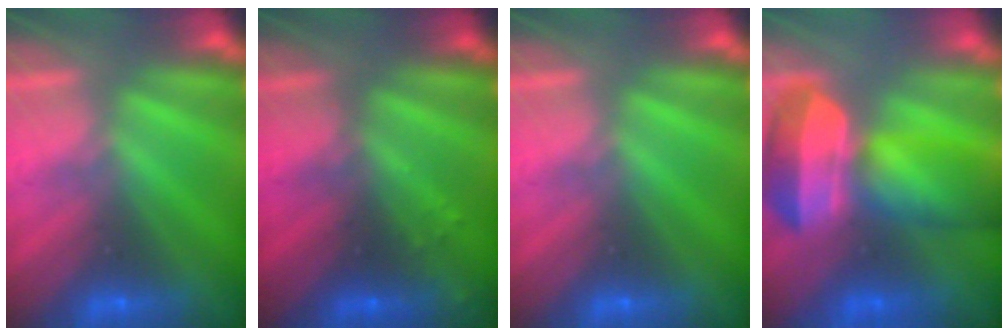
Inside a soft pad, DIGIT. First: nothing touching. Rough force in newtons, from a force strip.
{"total": 2.9}
{"total": 0.0}
{"total": 7.1}